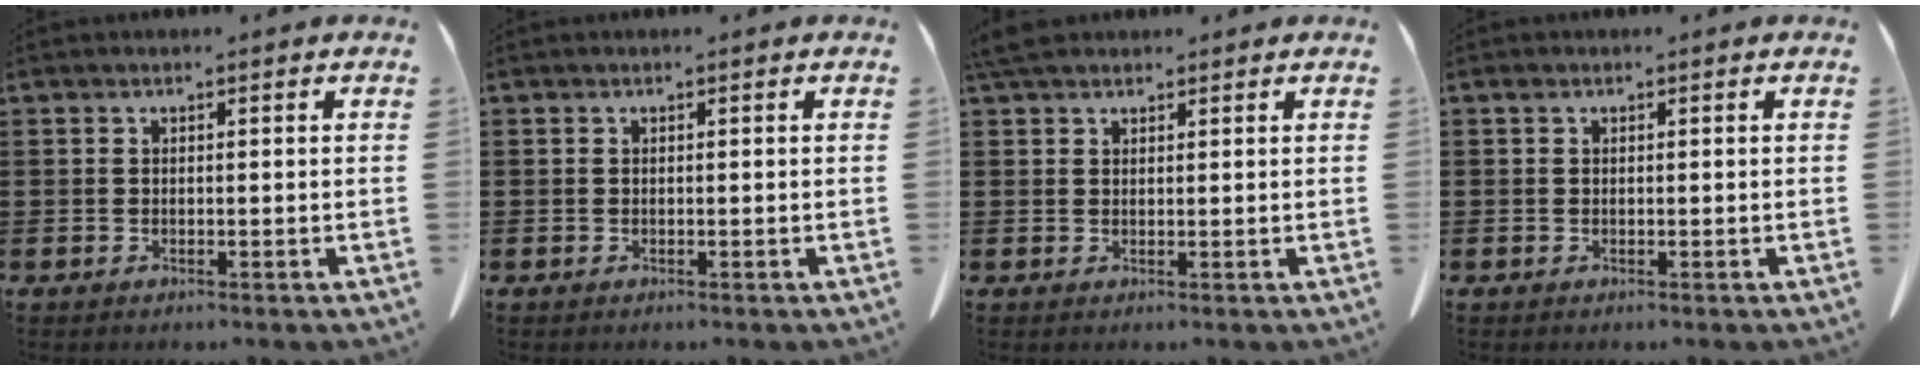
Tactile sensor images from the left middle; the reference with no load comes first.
{"total": 0.0}
{"total": 3.4, "force": [2.7, 1.2, 1.7], "torque": [-0.042, 0.003, 0.053]}
{"total": 0.6, "force": [0.2, 0.5, 0.3], "torque": [-0.008, 0.004, 0.004]}